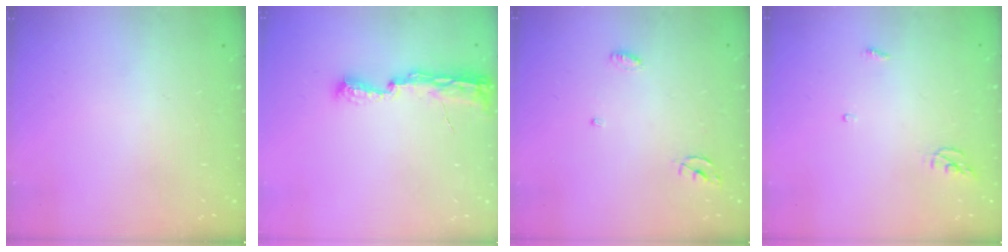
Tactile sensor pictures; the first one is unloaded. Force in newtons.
{"total": 8.0, "press": 8.0, "slide": 0.8}
{"total": 3.9, "press": 3.9, "slide": 0.2}
{"total": 3.8, "press": 3.8, "slide": 0.3}